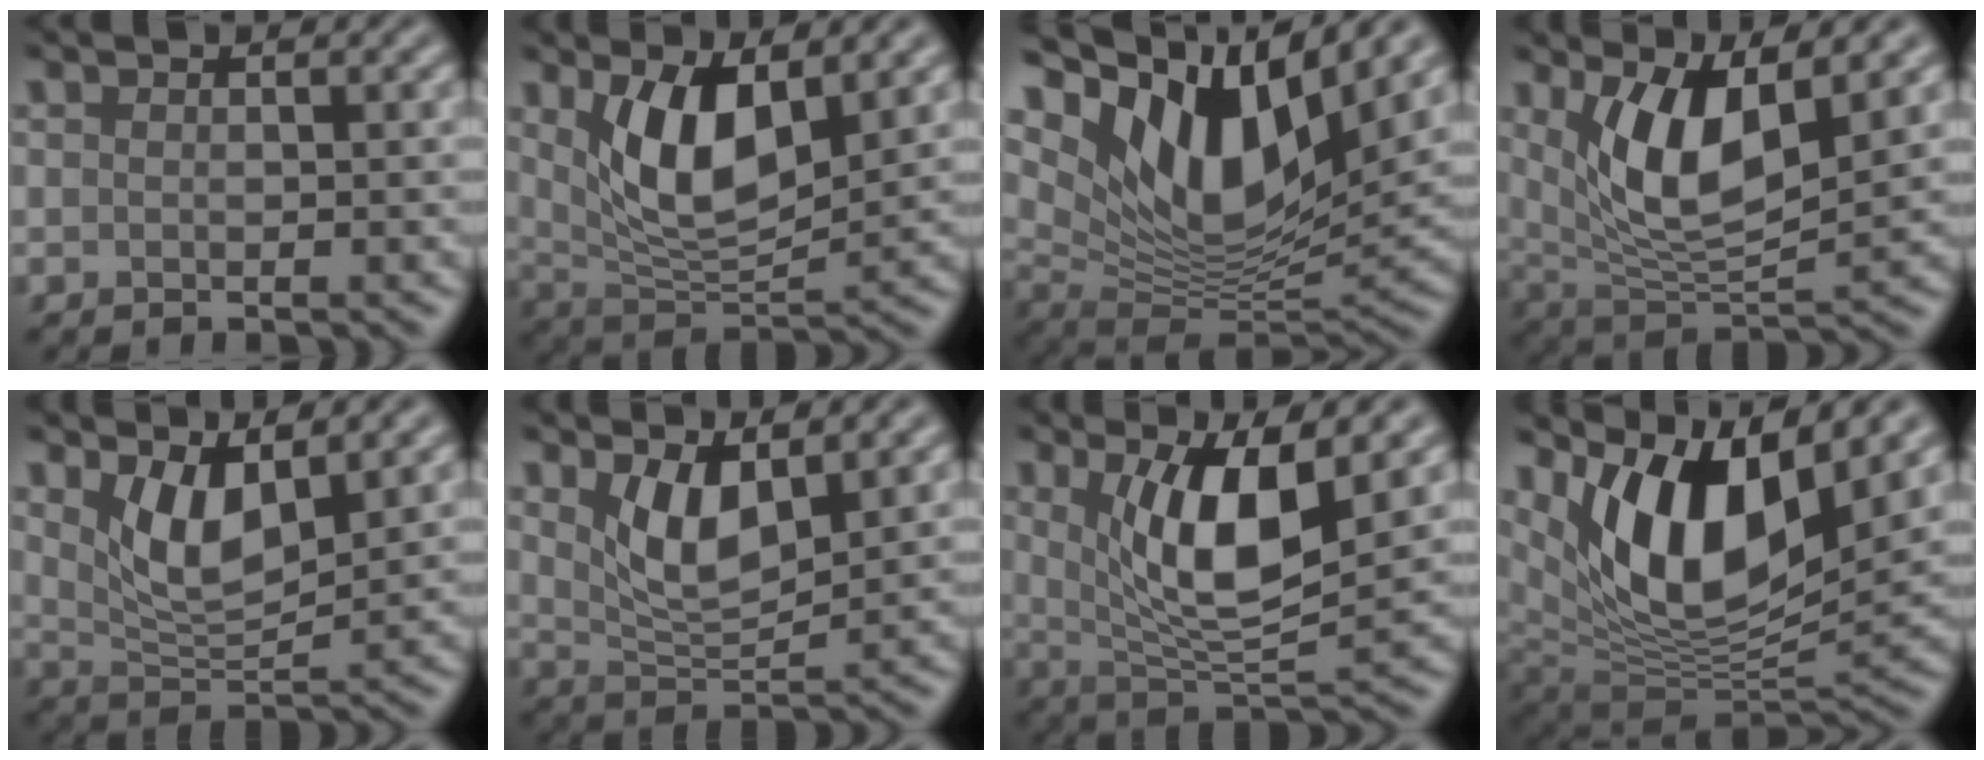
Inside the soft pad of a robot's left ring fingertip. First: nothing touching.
{"total": 6.8, "force": [2.2, 2.9, 5.7], "torque": [-0.112, -0.010, 0.047]}
{"total": 11.5, "force": [6.4, 4.7, 8.4], "torque": [-0.137, -0.003, 0.120]}
{"total": 7.2, "force": [2.5, 2.9, 6.1], "torque": [-0.125, -0.016, 0.050]}
{"total": 4.6, "force": [2.2, 1.8, 3.6], "torque": [-0.075, -0.012, 0.045]}
{"total": 4.4, "force": [2.0, 1.8, 3.5], "torque": [-0.072, -0.010, 0.041]}
{"total": 7.3, "force": [2.3, 2.3, 6.5], "torque": [-0.119, -0.015, 0.046]}
{"total": 11.2, "force": [5.3, 4.4, 8.8], "torque": [-0.152, -0.011, 0.104]}